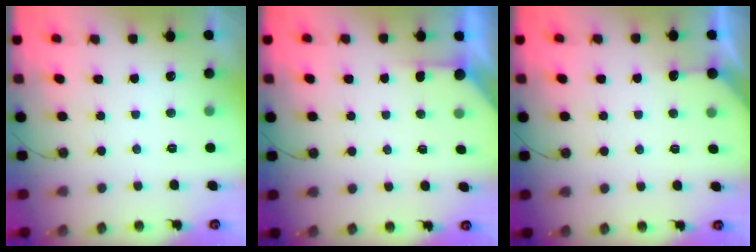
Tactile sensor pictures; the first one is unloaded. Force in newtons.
{"total": 2.7, "press": 2.7, "slide": 0.3}
{"total": 3.6, "press": 3.6, "slide": 0.4}